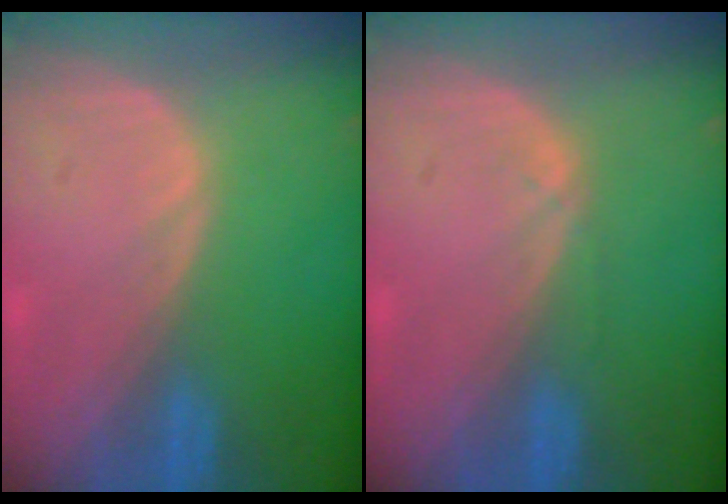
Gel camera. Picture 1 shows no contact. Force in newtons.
{"total": 0.9, "press": 0.8, "slide": 0.2}